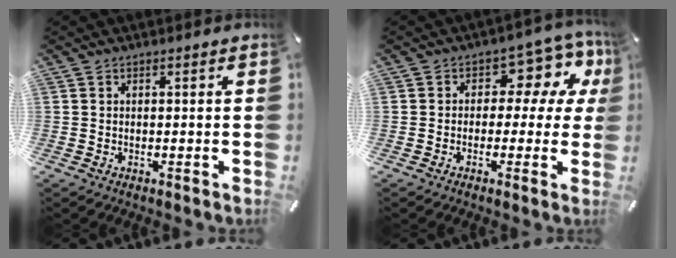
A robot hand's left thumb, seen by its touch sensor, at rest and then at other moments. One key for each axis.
{"total": 9.5, "fx": 2.7, "fy": 6.2, "fz": 6.6, "tx": -0.077, "ty": -0.023, "tz": 0.046}